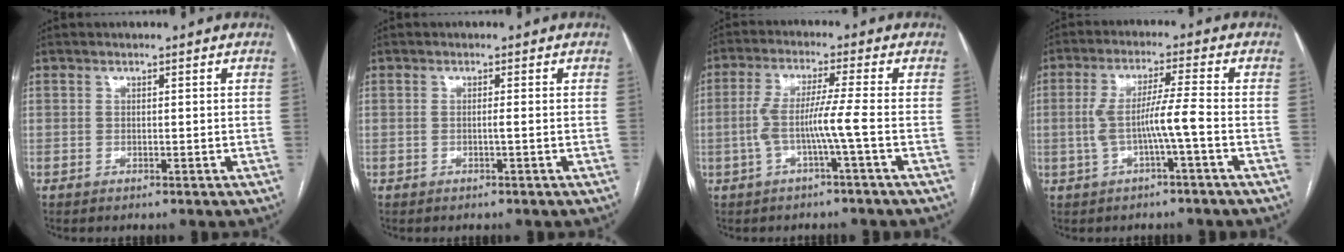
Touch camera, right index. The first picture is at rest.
{"total": 0.7, "force": [-0.2, -0.2, 0.6], "torque": [-0.009, 0.001, -0.004]}
{"total": 6.3, "force": [-1.7, -1.0, 6.0], "torque": [-0.122, 0.013, -0.030]}
{"total": 6.5, "force": [-1.6, -0.3, 6.3], "torque": [-0.127, 0.017, -0.025]}